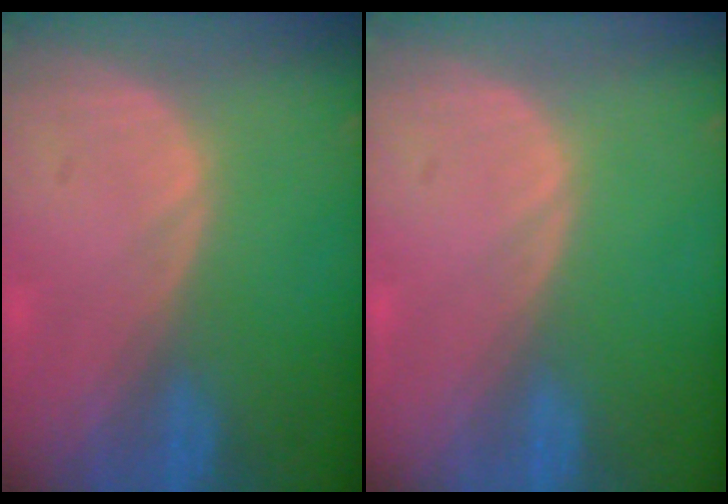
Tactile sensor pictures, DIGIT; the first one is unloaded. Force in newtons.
{"total": 0.0}